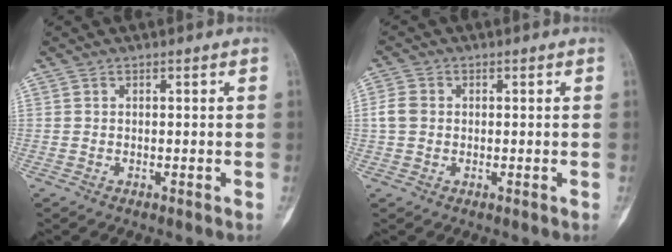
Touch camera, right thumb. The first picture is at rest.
{"total": 3.4, "force": [0.1, 2.8, 1.9], "torque": [-0.038, 0.006, -0.003]}